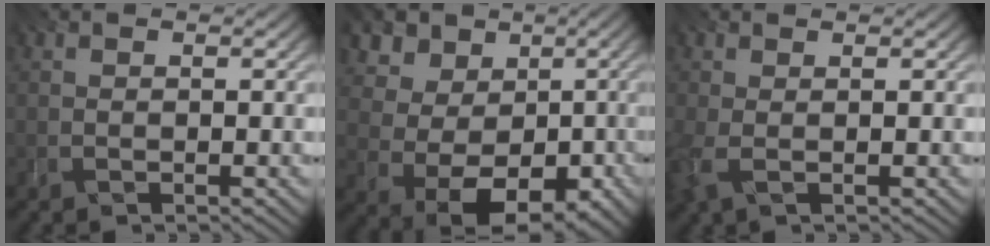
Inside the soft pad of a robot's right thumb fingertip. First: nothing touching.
{"total": 11.1, "force": [0.5, 9.1, 6.2], "torque": [-0.152, 0.006, 0.016]}
{"total": 2.9, "force": [0.6, 1.2, 2.6], "torque": [-0.071, 0.014, 0.007]}